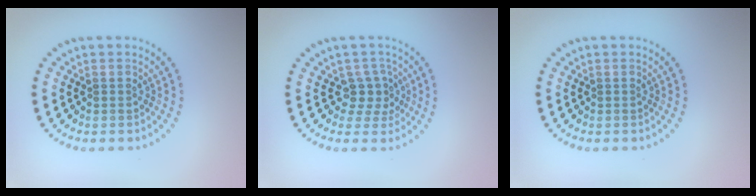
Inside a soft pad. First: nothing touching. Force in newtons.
{"total": 2.2, "press": 1.7, "slide": 1.4}
{"total": 0.0}